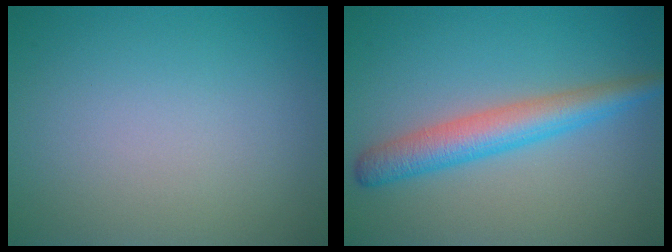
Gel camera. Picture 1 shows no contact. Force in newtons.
{"total": 4.4, "press": 4.4, "slide": 0.1}